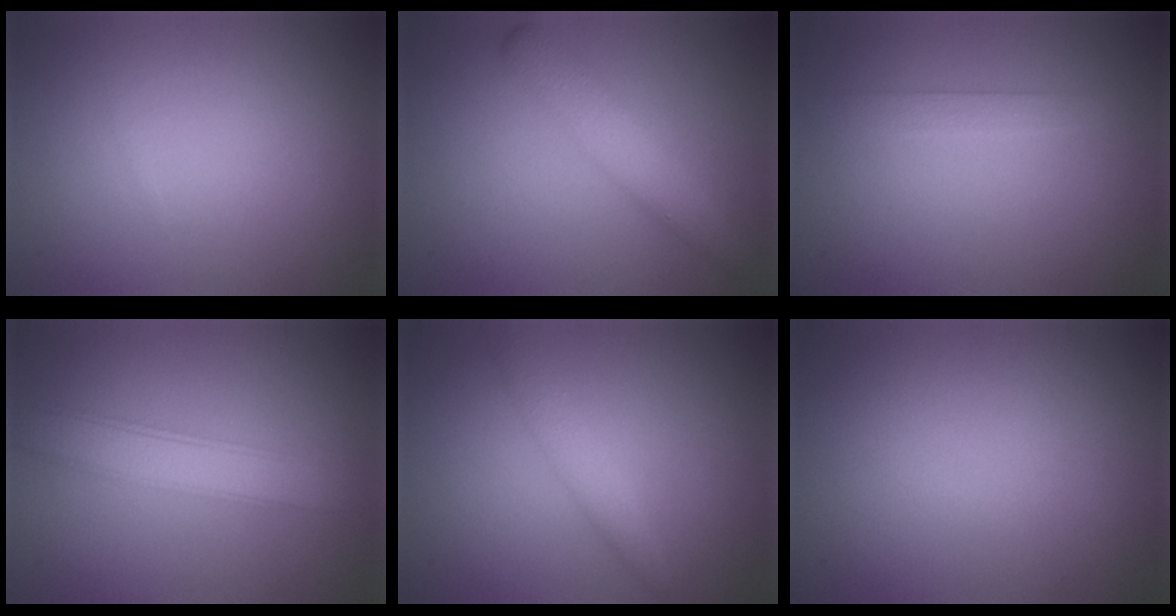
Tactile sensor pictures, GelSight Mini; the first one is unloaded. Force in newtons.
{"total": 3.2, "press": 3.2, "slide": 0.3}
{"total": 1.4, "press": 1.4, "slide": 0.1}
{"total": 3.6, "press": 3.6, "slide": 0.1}
{"total": 2.0, "press": 2.0, "slide": 0.0}
{"total": 0.0}